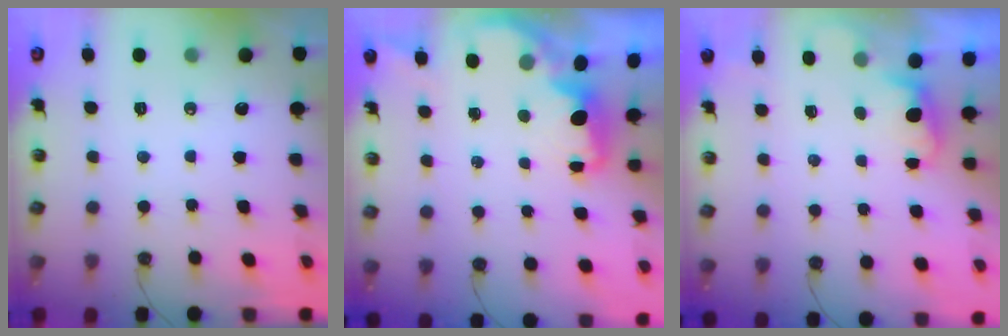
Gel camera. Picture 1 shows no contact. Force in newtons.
{"total": 1.6, "press": 1.5, "slide": 0.7}
{"total": 0.8, "press": 0.4, "slide": 0.7}